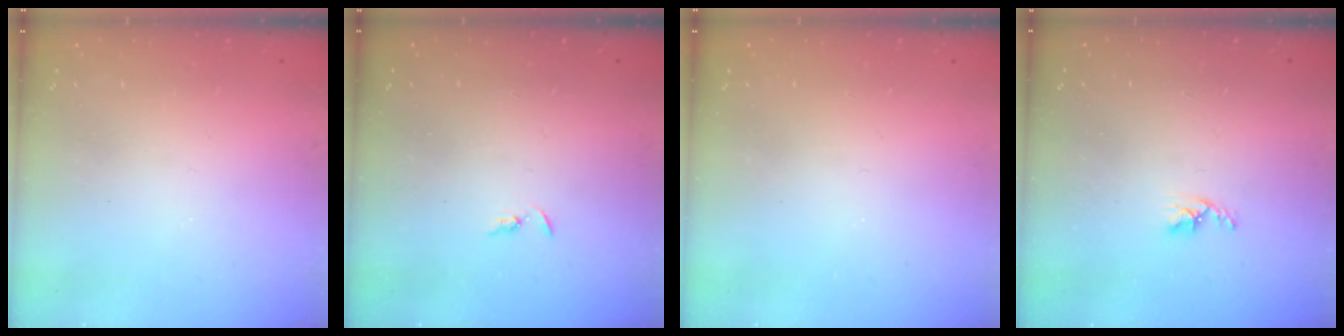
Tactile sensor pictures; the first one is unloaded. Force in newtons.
{"total": 2.4, "press": 2.3, "slide": 0.2}
{"total": 0.0}
{"total": 3.3, "press": 3.3, "slide": 0.5}